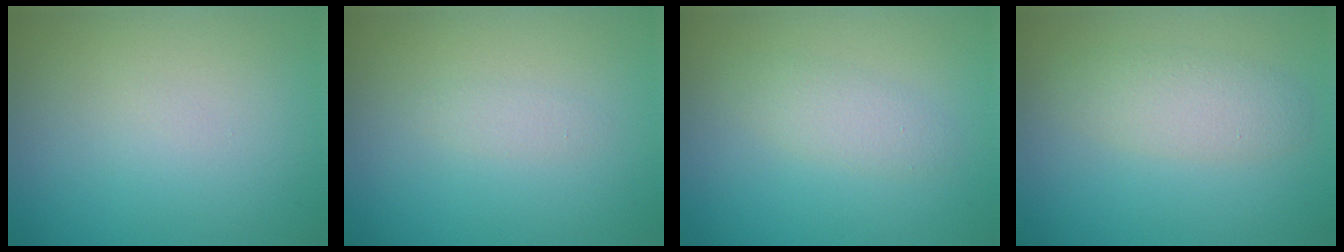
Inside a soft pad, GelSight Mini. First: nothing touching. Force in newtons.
{"total": 0.8, "press": 0.8, "slide": 0.0}
{"total": 1.9, "press": 1.9, "slide": 0.1}
{"total": 2.8, "press": 2.8, "slide": 0.1}